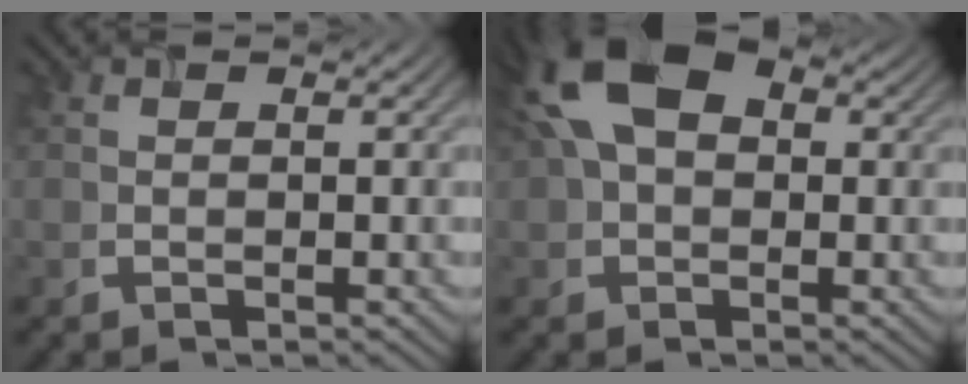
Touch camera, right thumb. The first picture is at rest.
{"total": 12.8, "force": [3.5, 8.4, 9.0], "torque": [-0.188, 0.035, 0.045]}